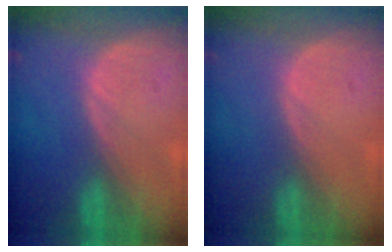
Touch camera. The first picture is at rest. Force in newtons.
{"total": 0.0}